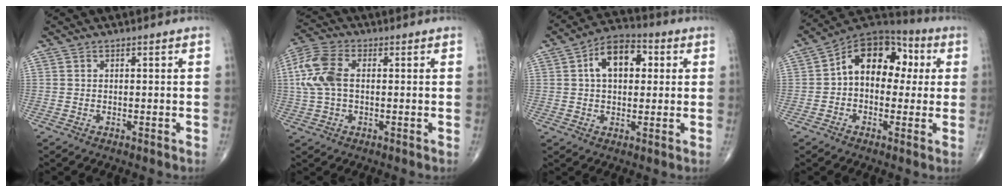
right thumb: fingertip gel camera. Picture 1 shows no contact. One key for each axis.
{"total": 10.0, "fx": 1.0, "fy": 6.1, "fz": 7.9, "tx": -0.189, "ty": 0.019, "tz": 0.015}
{"total": 11.3, "fx": 2.6, "fy": 7.0, "fz": 8.6, "tx": -0.119, "ty": 0.018, "tz": 0.035}
{"total": 14.3, "fx": 1.8, "fy": 9.8, "fz": 10.2, "tx": -0.111, "ty": 0.039, "tz": 0.013}